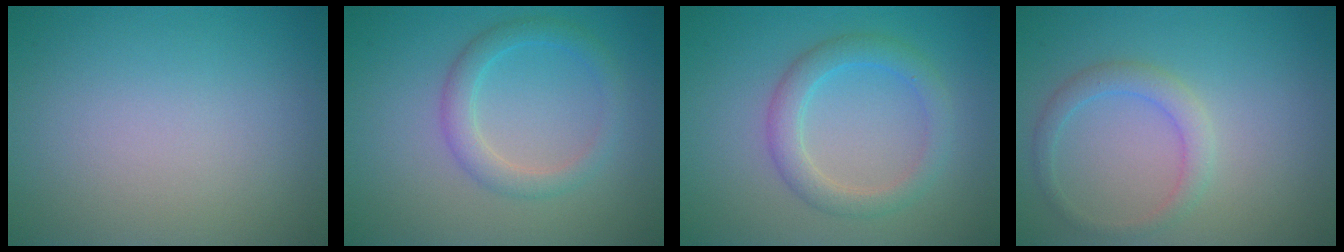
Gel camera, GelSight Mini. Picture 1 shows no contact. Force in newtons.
{"total": 2.6, "press": 2.6, "slide": 0.1}
{"total": 3.1, "press": 3.1, "slide": 0.1}
{"total": 2.2, "press": 2.2, "slide": 0.2}